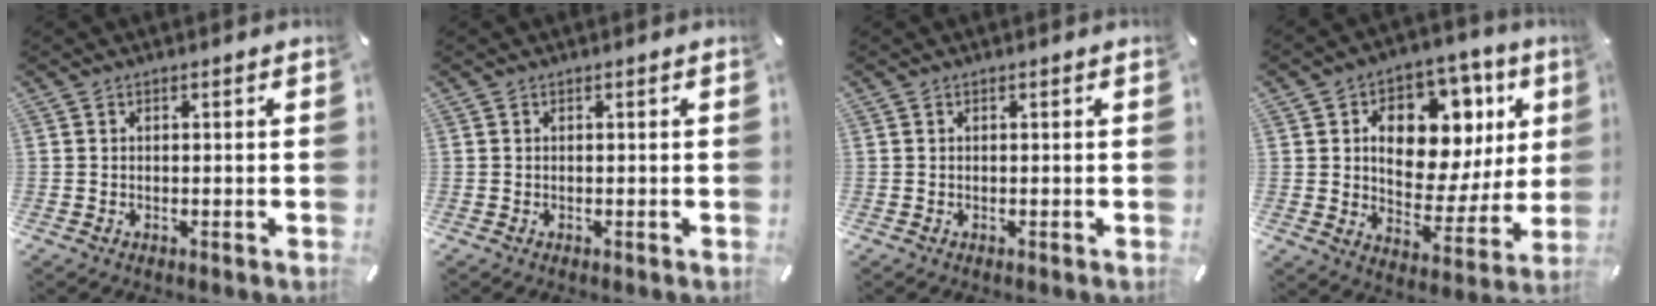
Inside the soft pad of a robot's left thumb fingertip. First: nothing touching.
{"total": 0.0}
{"total": 0.0}
{"total": 17.0, "force": [6.9, 11.0, 10.9], "torque": [-0.155, -0.044, 0.121]}